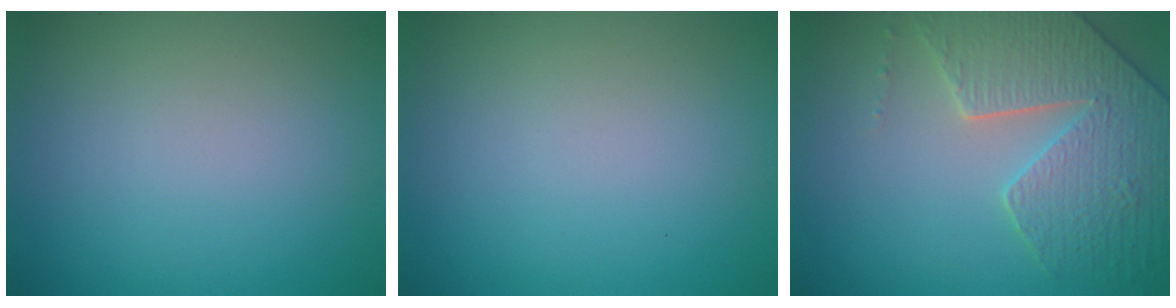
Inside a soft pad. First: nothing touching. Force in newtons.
{"total": 0.0}
{"total": 5.3, "press": 5.0, "slide": 1.8}